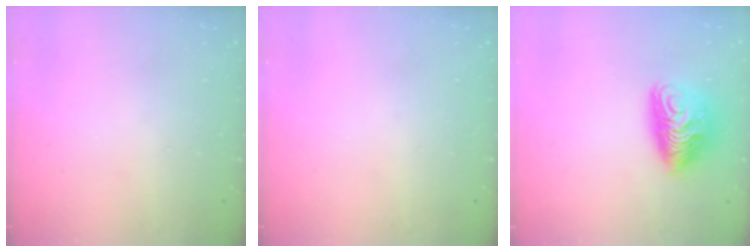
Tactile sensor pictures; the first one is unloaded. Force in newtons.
{"total": 0.0}
{"total": 10.6, "press": 10.6, "slide": 0.8}